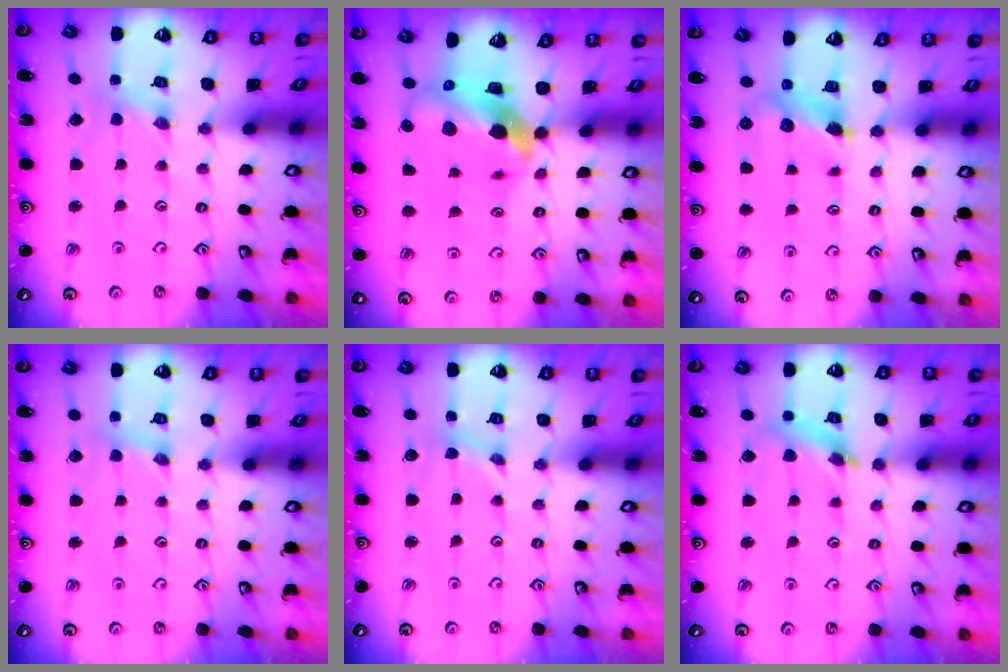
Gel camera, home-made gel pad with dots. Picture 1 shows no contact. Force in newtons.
{"total": 9.1, "press": 9.0, "slide": 1.3}
{"total": 6.6, "press": 6.6, "slide": 0.2}
{"total": 2.6, "press": 2.6, "slide": 0.4}
{"total": 0.7, "press": 0.7, "slide": 0.1}
{"total": 9.4, "press": 9.4, "slide": 1.2}